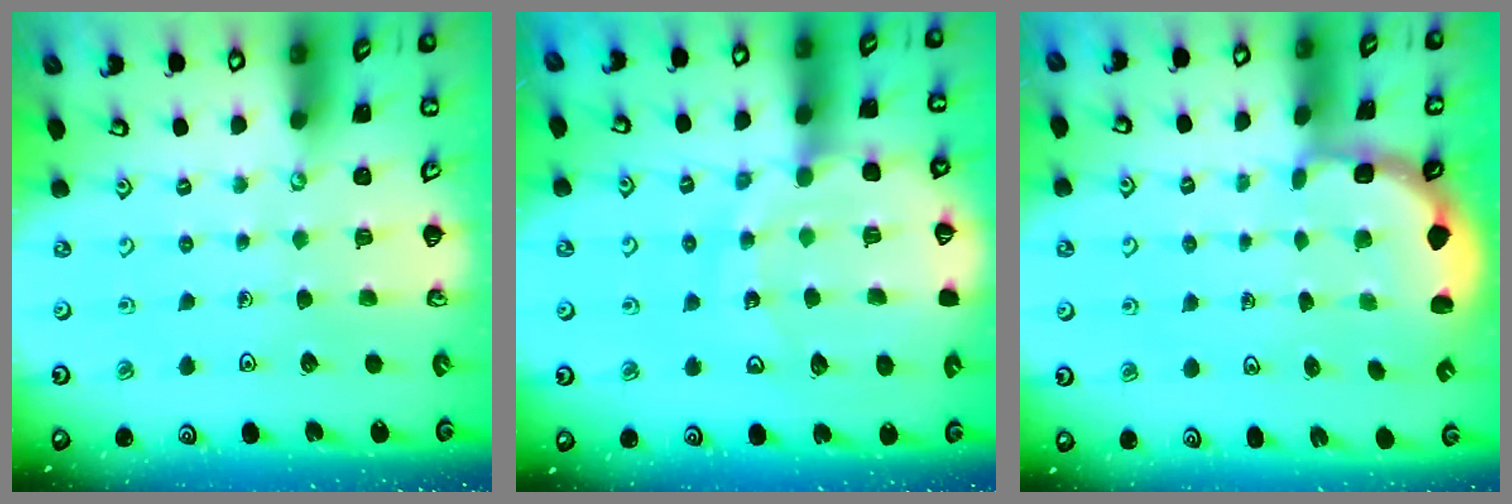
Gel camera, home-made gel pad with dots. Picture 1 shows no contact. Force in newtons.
{"total": 14.4, "press": 14.3, "slide": 1.8}
{"total": 2.5, "press": 1.9, "slide": 1.6}